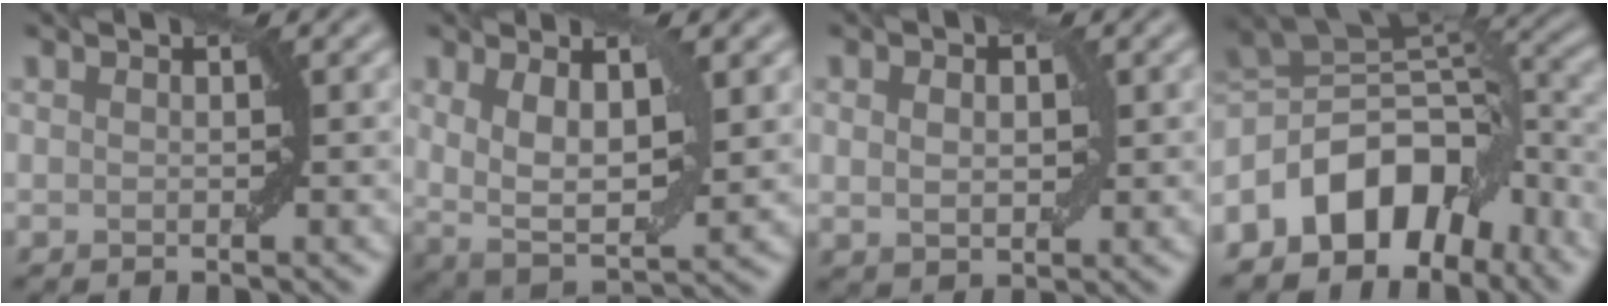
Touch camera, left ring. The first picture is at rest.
{"total": 6.0, "force": [1.3, 2.4, 5.3], "torque": [-0.102, -0.009, 0.025]}
{"total": 2.4, "force": [0.4, 1.5, 1.8], "torque": [-0.030, 0.001, 0.012]}
{"total": 10.2, "force": [-5.7, 6.2, 5.7], "torque": [-0.075, 0.017, -0.117]}